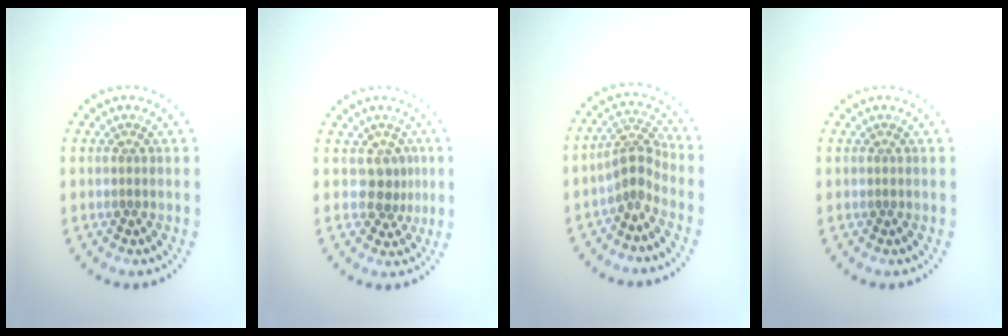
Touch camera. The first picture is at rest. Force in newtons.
{"total": 2.3, "press": 1.7, "slide": 1.6}
{"total": 2.6, "press": 1.8, "slide": 1.8}
{"total": 0.0}